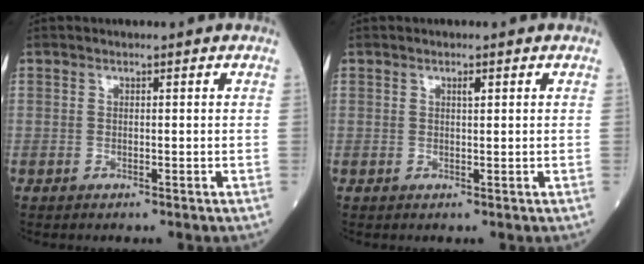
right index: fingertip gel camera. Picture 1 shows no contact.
{"total": 0.8, "force": [0.4, 0.2, 0.7], "torque": [-0.014, -0.001, 0.006]}